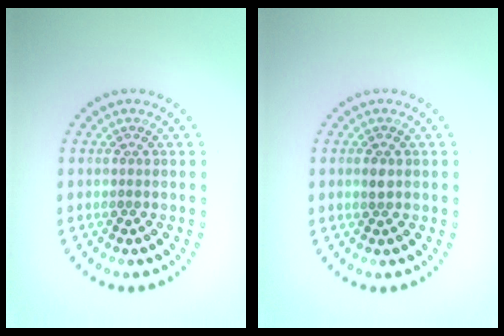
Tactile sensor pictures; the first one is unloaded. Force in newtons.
{"total": 0.8, "press": 0.8, "slide": 0.1}